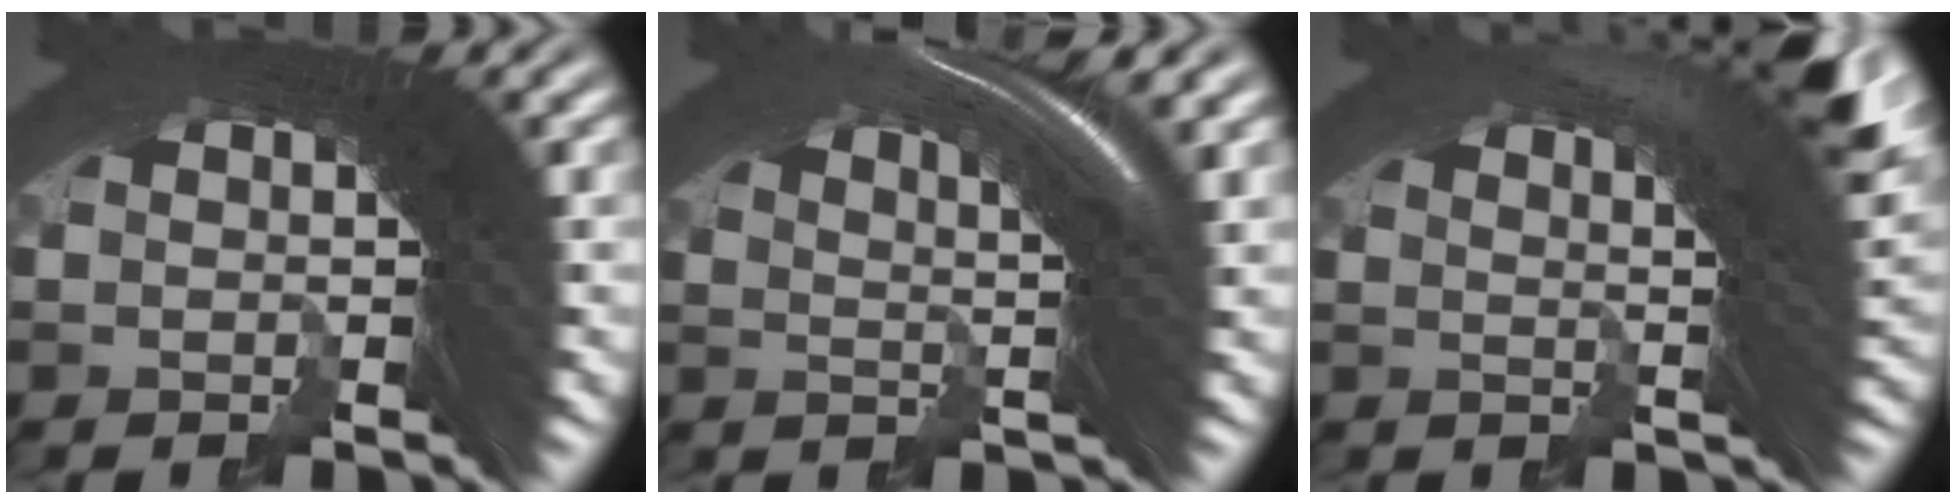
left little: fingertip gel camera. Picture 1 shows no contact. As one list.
[{"total": 8.0, "force": [3.2, 2.7, 6.8], "torque": [-0.114, 0.012, 0.038]}, {"total": 9.1, "force": [4.3, 3.0, 7.4], "torque": [-0.107, 0.015, 0.054]}]